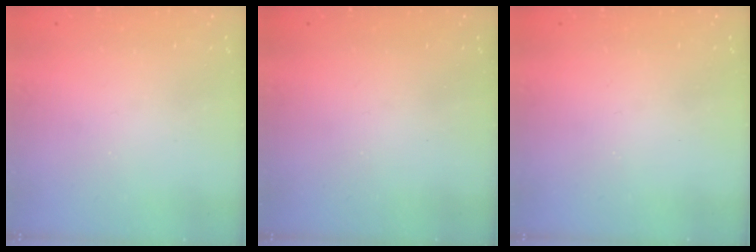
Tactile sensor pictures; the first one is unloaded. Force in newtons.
{"total": 0.0}
{"total": 0.0}